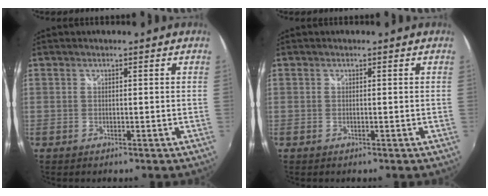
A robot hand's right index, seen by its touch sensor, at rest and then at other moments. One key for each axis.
{"total": 0.0}